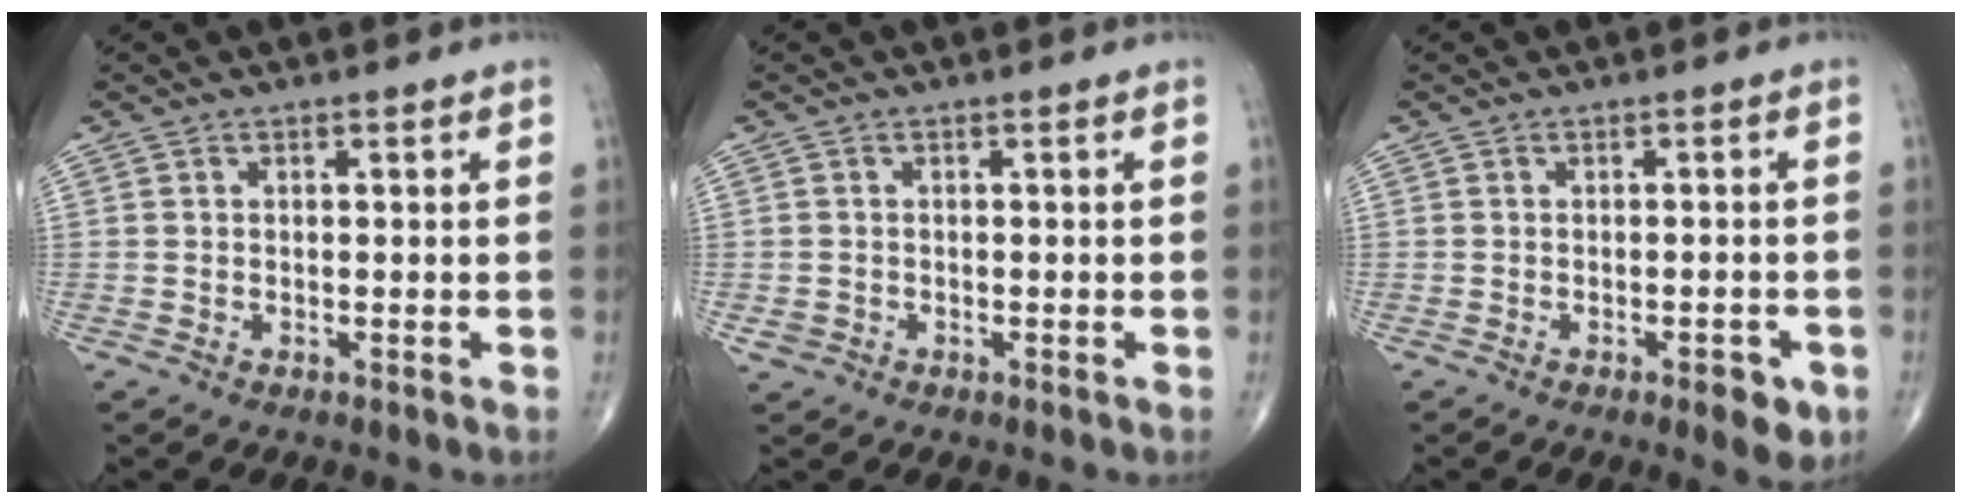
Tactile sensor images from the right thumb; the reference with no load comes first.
{"total": 1.5, "force": [-0.5, 1.3, 0.4], "torque": [-0.008, 0.005, -0.005]}
{"total": 4.3, "force": [-2.0, 1.7, 3.4], "torque": [-0.034, 0.002, -0.022]}